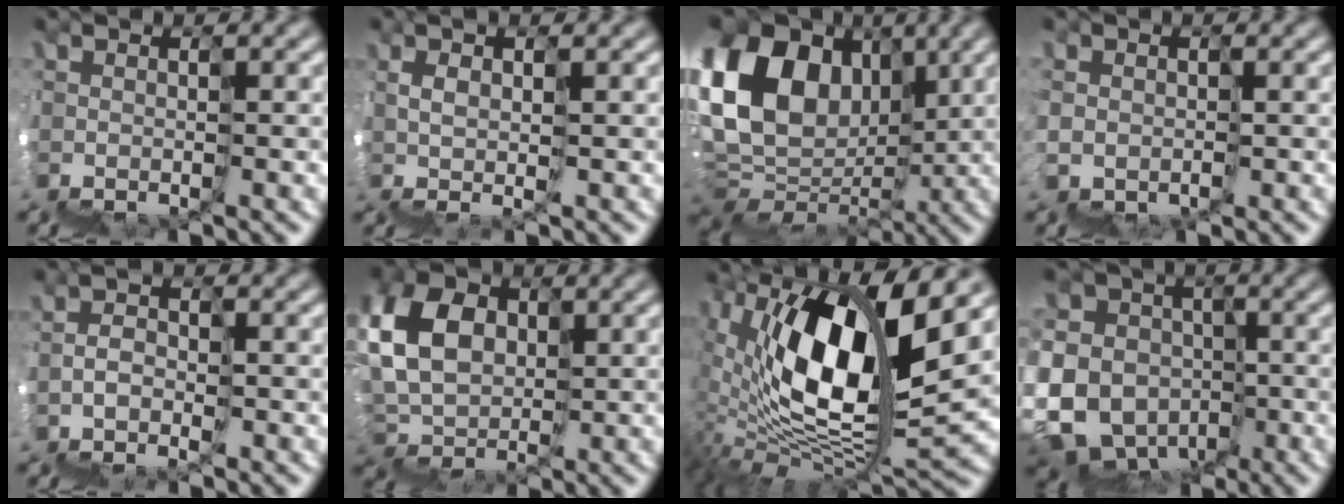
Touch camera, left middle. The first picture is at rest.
{"total": 1.9, "force": [1.0, -1.6, 0.1], "torque": [0.006, 0.010, 0.026]}
{"total": 11.5, "force": [4.4, 8.0, 7.0], "torque": [-0.103, 0.057, 0.081]}
{"total": 2.0, "force": [-0.4, 1.8, -0.9], "torque": [0.026, 0.003, -0.003]}
{"total": 0.0}
{"total": 3.9, "force": [2.5, 2.7, 1.2], "torque": [-0.032, 0.037, 0.029]}
{"total": 9.7, "force": [4.5, 2.8, 8.2], "torque": [-0.142, 0.021, 0.076]}
{"total": 9.2, "force": [-1.8, 9.0, 1.3], "torque": [-0.052, 0.021, -0.034]}